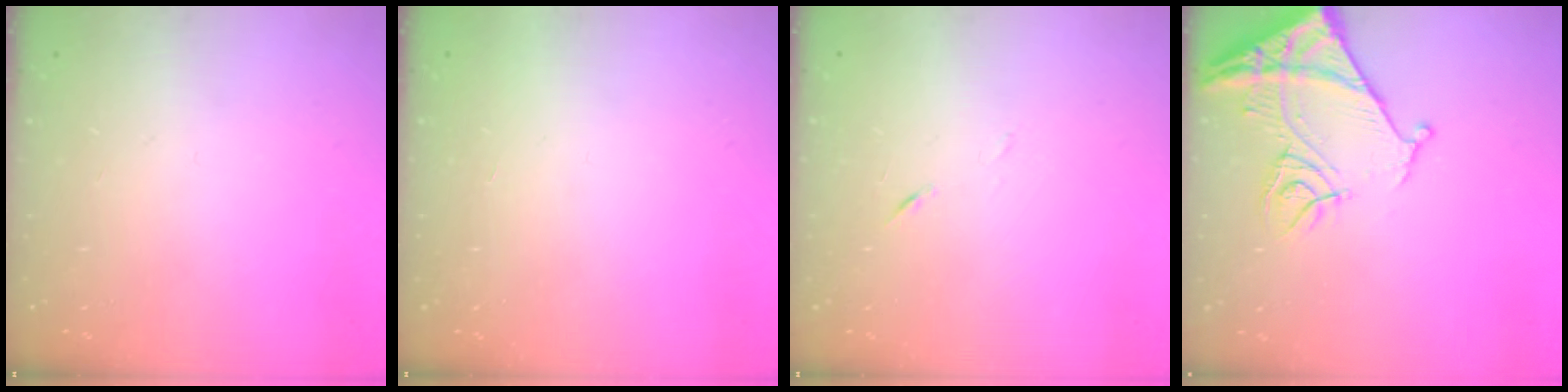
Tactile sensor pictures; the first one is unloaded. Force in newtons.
{"total": 1.7, "press": 1.7, "slide": 0.1}
{"total": 4.0, "press": 3.9, "slide": 0.8}
{"total": 13.7, "press": 13.6, "slide": 1.4}